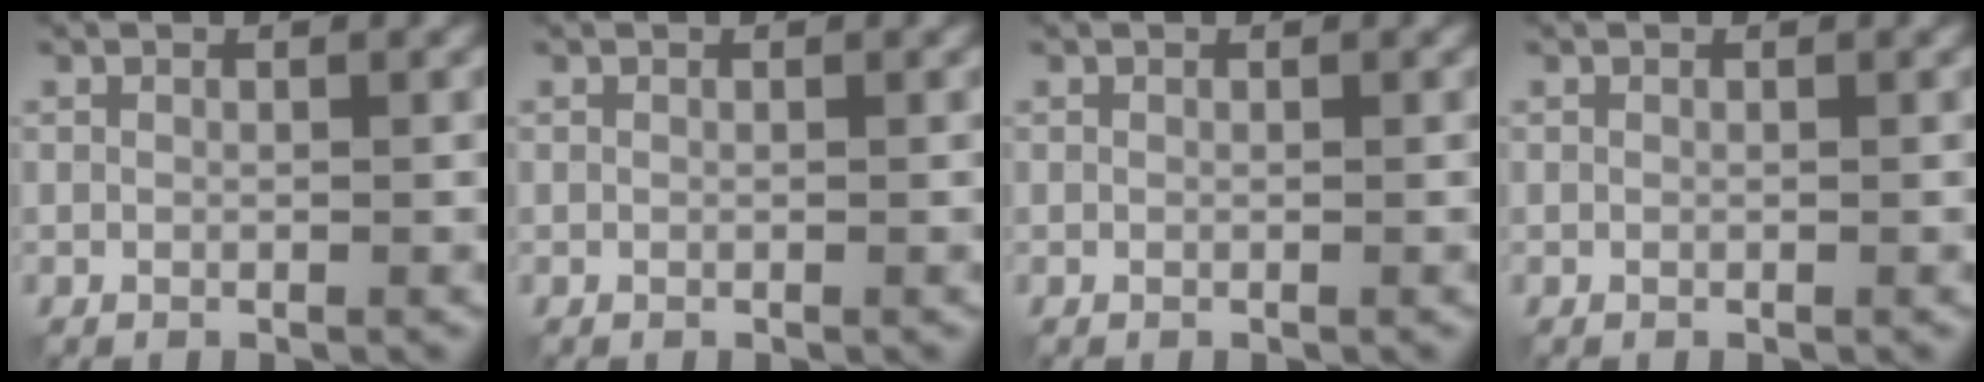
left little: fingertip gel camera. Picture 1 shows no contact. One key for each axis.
{"total": 0.0}
{"total": 0.0}
{"total": 0.0}